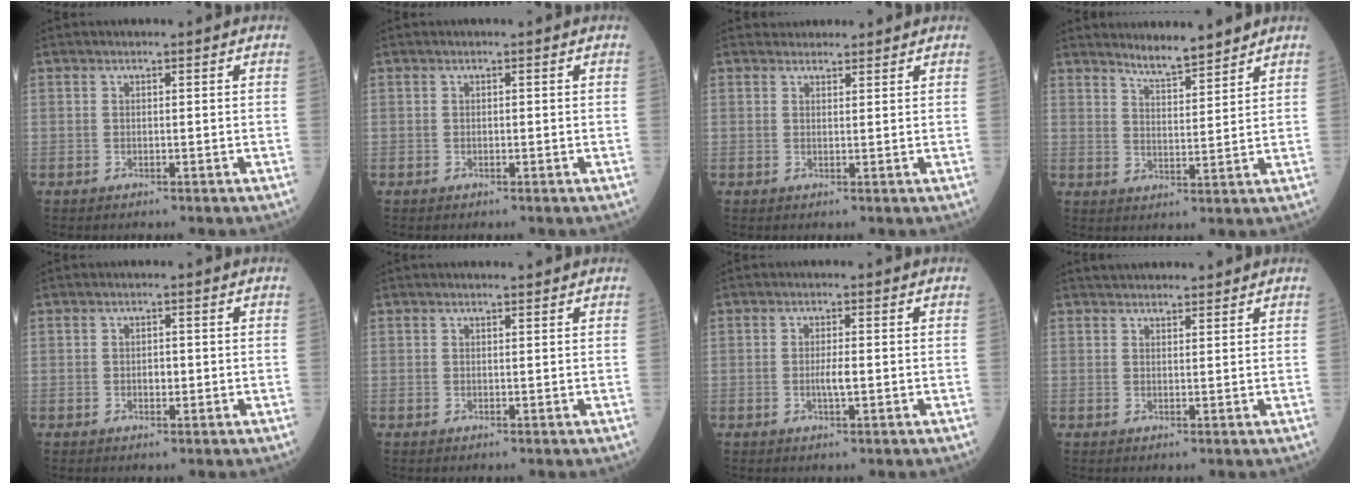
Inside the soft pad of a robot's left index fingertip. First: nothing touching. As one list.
[{"total": 0.0}, {"total": 3.5, "force": [3.3, 1.1, 0.2], "torque": [-0.003, 0.020, 0.044]}, {"total": 5.5, "force": [5.1, 0.6, 2.0], "torque": [-0.043, -0.001, 0.091]}, {"total": 1.2, "force": [-0.1, 0.7, 0.9], "torque": [-0.017, 0.000, -0.002]}, {"total": 2.9, "force": [2.7, 0.2, 1.0], "torque": [-0.014, 0.015, 0.034]}, {"total": 2.0, "force": [-0.3, 0.2, 1.9], "torque": [-0.039, -0.003, -0.004]}, {"total": 6.9, "force": [6.4, 1.5, 2.1], "torque": [-0.024, 0.030, 0.087]}]